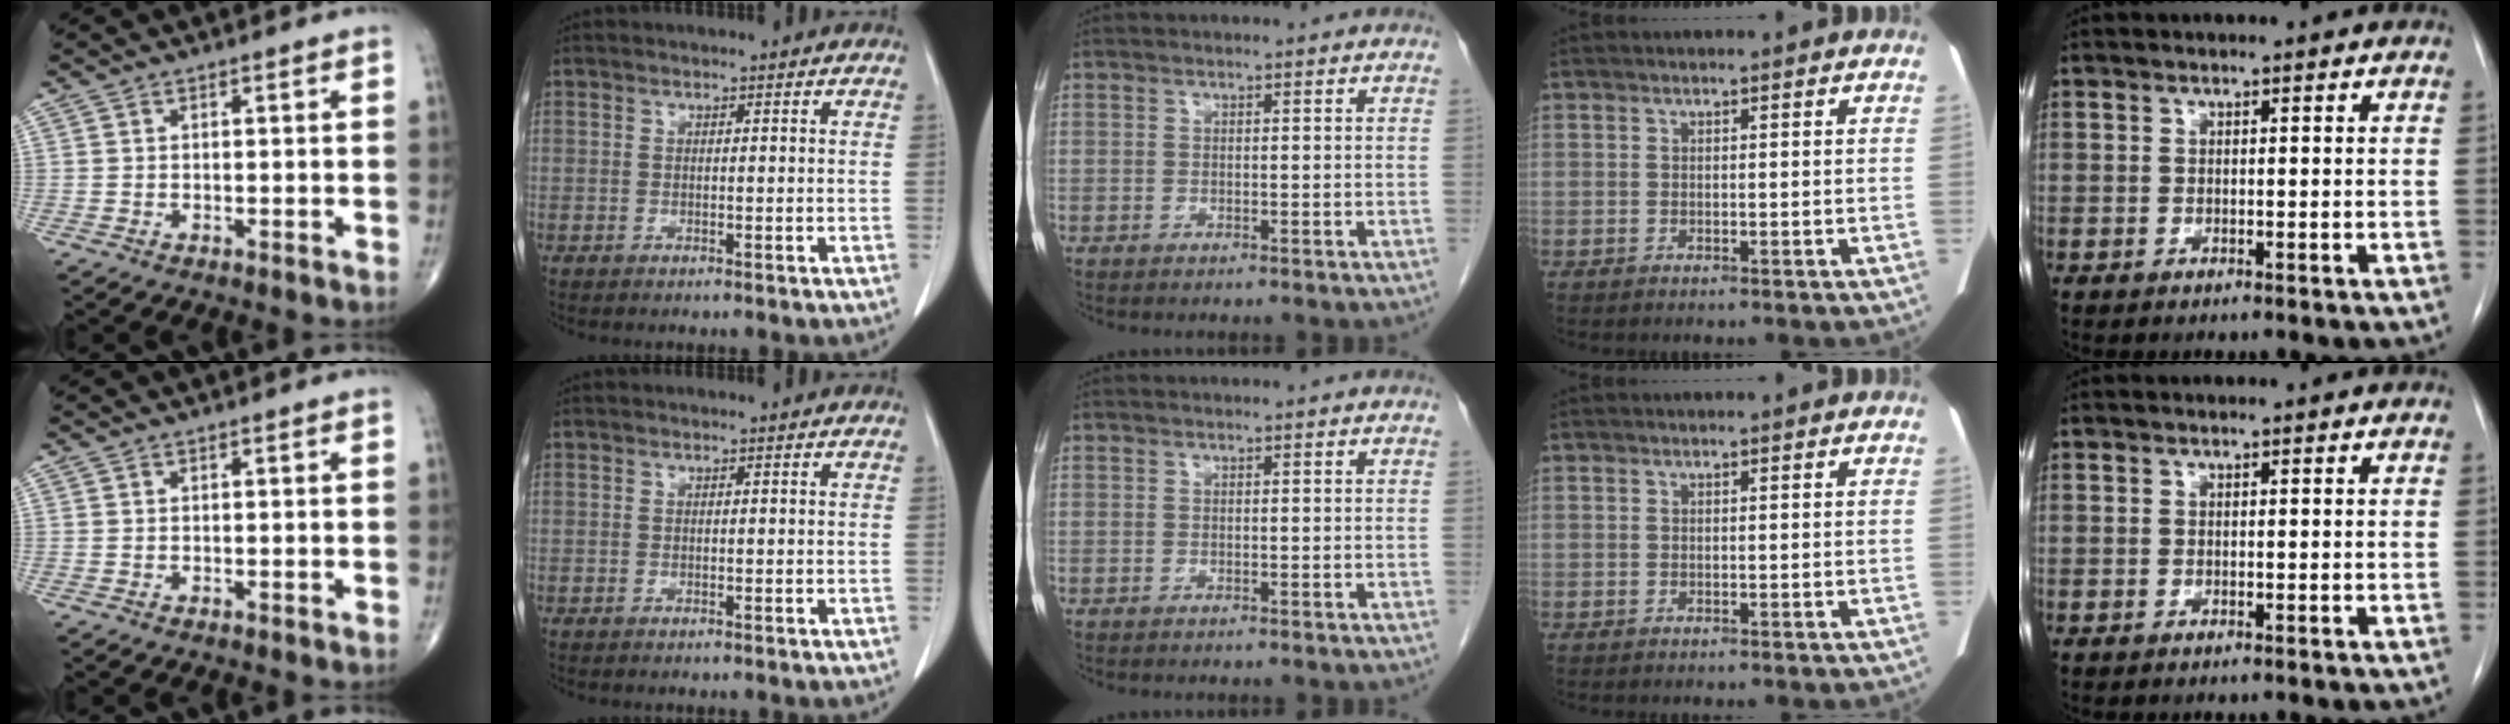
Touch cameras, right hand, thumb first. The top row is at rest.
{}